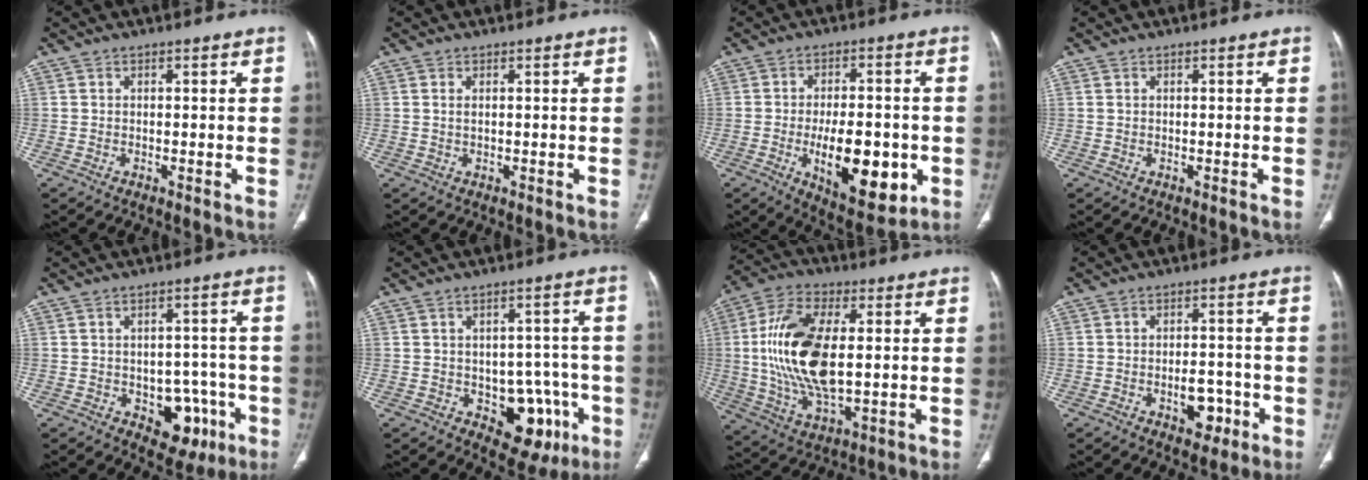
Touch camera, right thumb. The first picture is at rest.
{"total": 0.8, "force": [0.3, 0.4, 0.7], "torque": [-0.016, 0.001, 0.007]}
{"total": 15.7, "force": [-3.9, 7.2, 13.4], "torque": [-0.178, 0.001, -0.044]}
{"total": 0.0}
{"total": 8.9, "force": [-3.4, 6.1, 5.5], "torque": [-0.029, 0.023, -0.033]}
{"total": 11.1, "force": [-3.9, 7.2, 7.5], "torque": [-0.047, 0.024, -0.037]}
{"total": 18.4, "force": [1.2, 8.9, 16.1], "torque": [-0.322, -0.002, 0.024]}
{"total": 5.9, "force": [-2.3, 3.6, 4.0], "torque": [-0.033, 0.016, -0.027]}